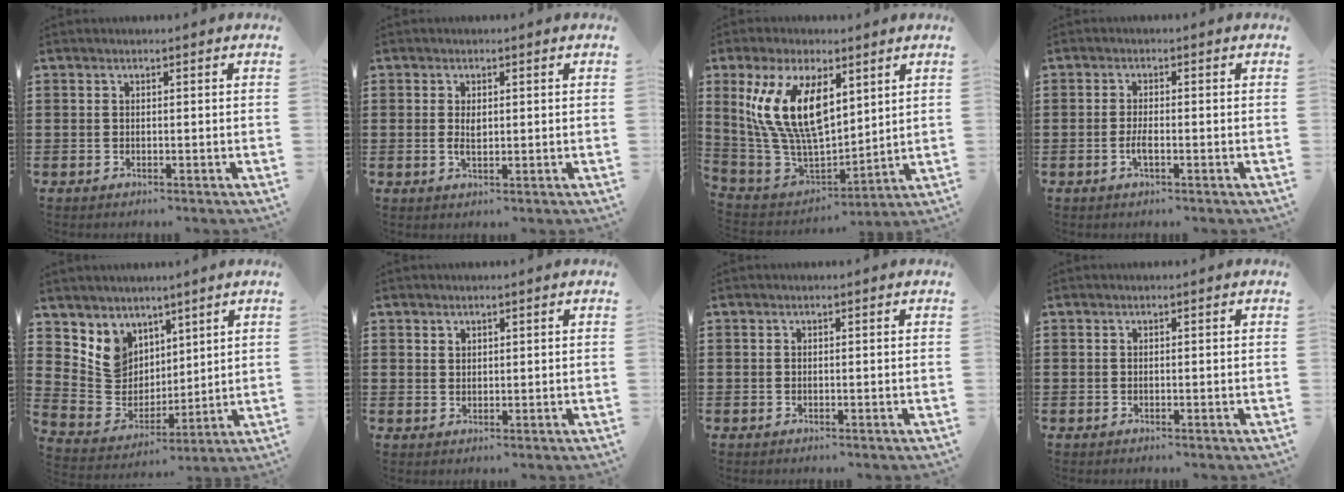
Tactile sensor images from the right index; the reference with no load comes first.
{"total": 2.1, "force": [0.2, 0.7, 1.9], "torque": [-0.040, -0.001, 0.005]}
{"total": 14.4, "force": [5.2, 6.9, 11.6], "torque": [-0.263, -0.006, 0.096]}
{"total": 2.2, "force": [-0.8, 0.6, 2.0], "torque": [-0.044, -0.001, -0.016]}
{"total": 7.2, "force": [4.1, 5.9, 0.4], "torque": [-0.054, -0.030, 0.083]}
{"total": 1.4, "force": [1.1, 0.7, 0.1], "torque": [-0.003, 0.001, 0.022]}
{"total": 0.0}
{"total": 0.0}